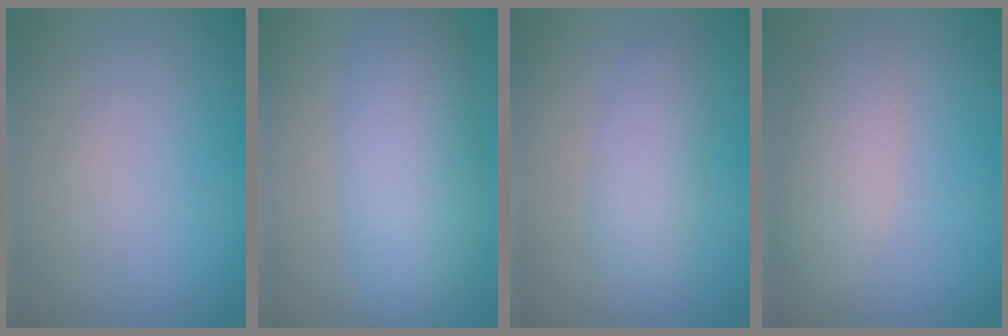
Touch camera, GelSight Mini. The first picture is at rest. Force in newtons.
{"total": 6.9, "press": 6.9, "slide": 0.0}
{"total": 2.4, "press": 2.3, "slide": 0.1}
{"total": 3.6, "press": 3.6, "slide": 0.2}